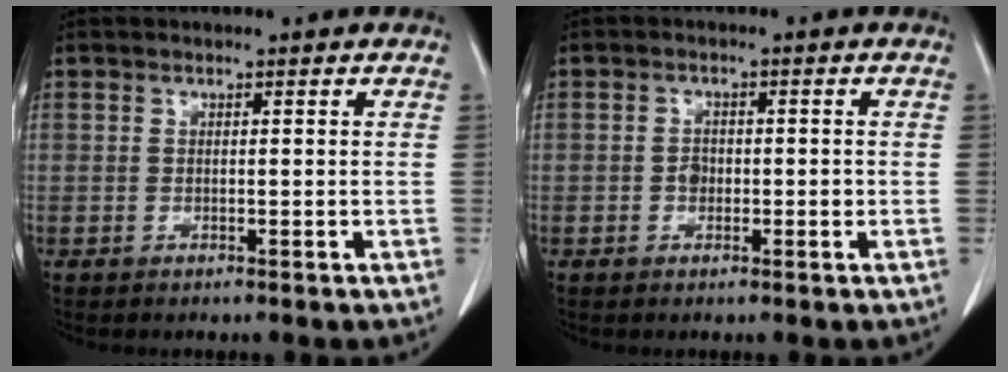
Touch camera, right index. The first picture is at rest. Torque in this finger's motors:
{"motor_torque": [0.23, -0.17, 0.09, 0.03]}